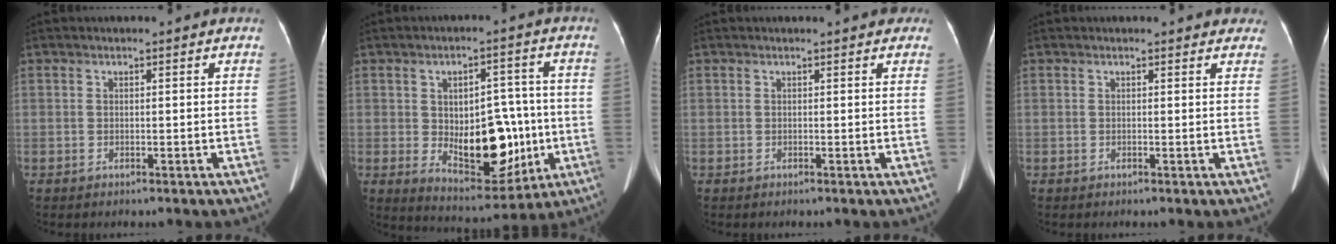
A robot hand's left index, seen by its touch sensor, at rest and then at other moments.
{"total": 12.9, "force": [-1.4, 6.8, 10.8], "torque": [-0.157, 0.010, -0.003]}
{"total": 3.4, "force": [2.9, 1.1, 1.5], "torque": [-0.015, 0.011, 0.021]}
{"total": 4.4, "force": [3.9, 1.5, 1.3], "torque": [-0.004, 0.006, 0.031]}